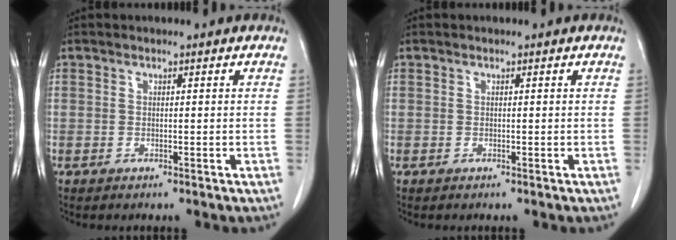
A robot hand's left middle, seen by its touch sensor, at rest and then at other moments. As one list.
[{"total": 0.0}]